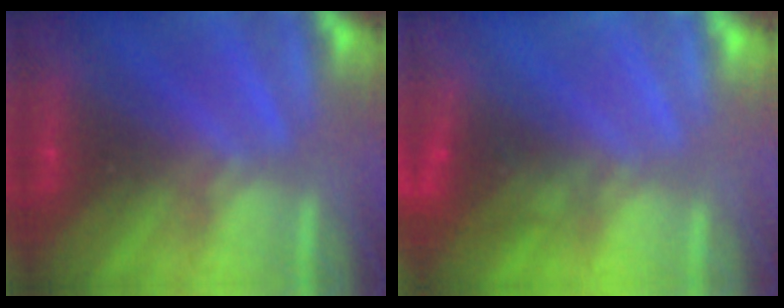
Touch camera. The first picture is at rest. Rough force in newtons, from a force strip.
{"total": 2.7}